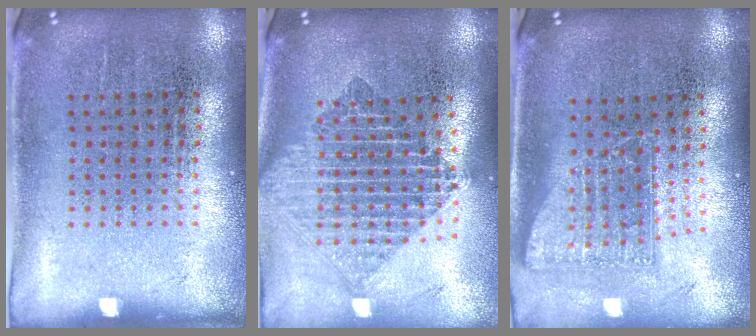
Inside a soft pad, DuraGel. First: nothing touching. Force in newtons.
{"total": 2.2, "press": 1.7, "slide": 1.4}
{"total": 1.8, "press": 1.3, "slide": 1.2}